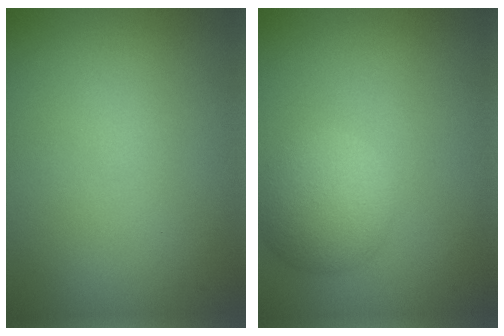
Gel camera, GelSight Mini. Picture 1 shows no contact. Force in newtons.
{"total": 4.4, "press": 4.4, "slide": 0.4}